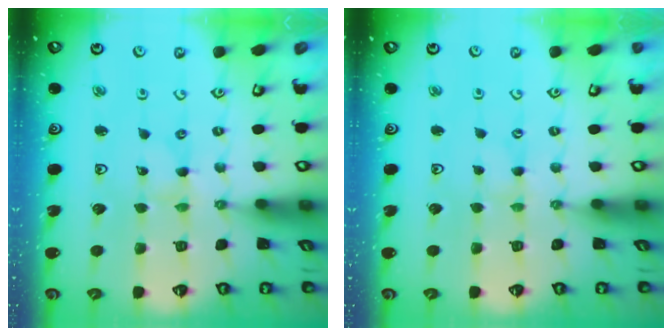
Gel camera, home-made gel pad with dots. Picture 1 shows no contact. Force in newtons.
{"total": 0.0}